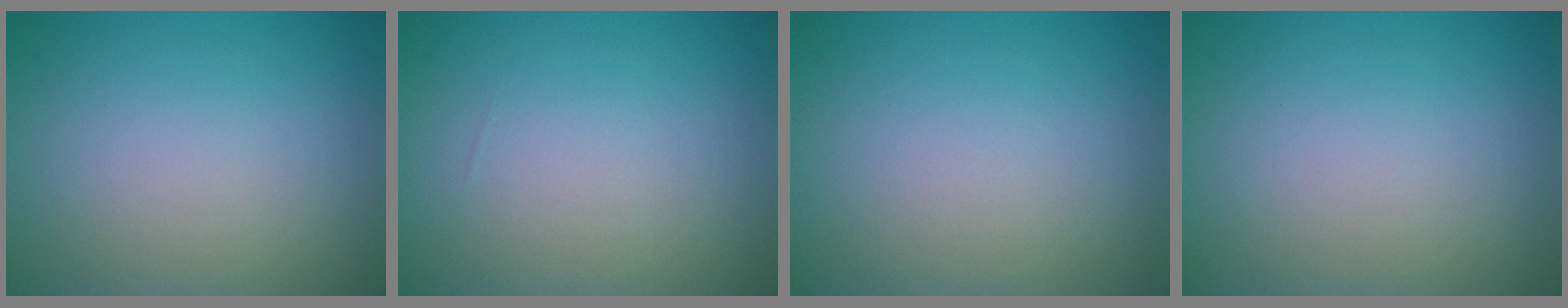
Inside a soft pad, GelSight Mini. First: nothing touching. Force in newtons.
{"total": 0.0}
{"total": 0.0}
{"total": 0.0}